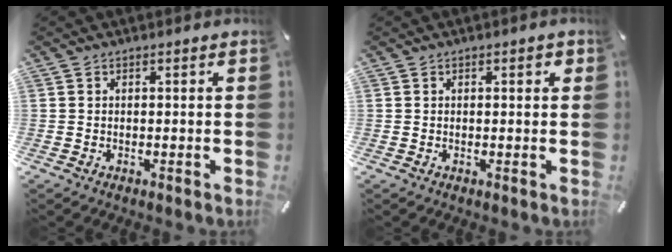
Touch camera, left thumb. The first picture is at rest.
{"total": 1.1, "force": [0.3, 0.6, 0.9], "torque": [-0.017, 0.005, 0.004]}